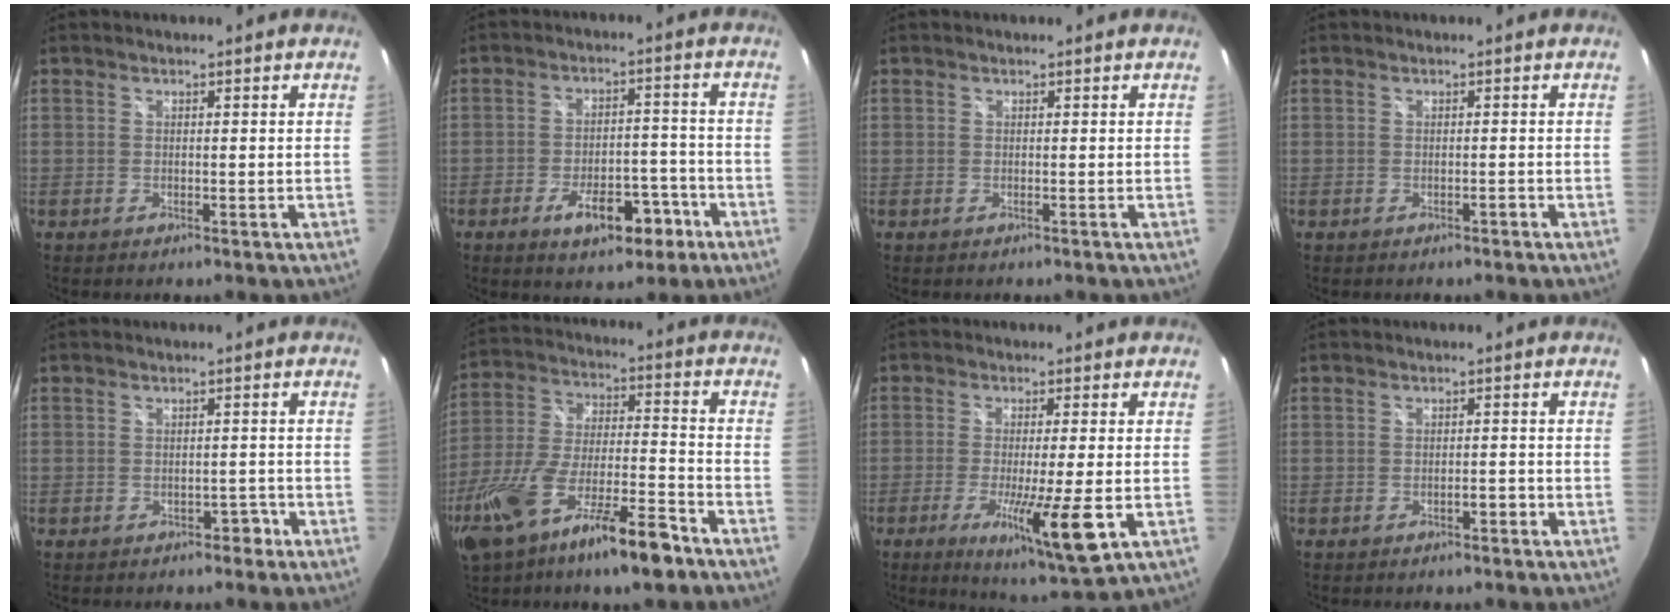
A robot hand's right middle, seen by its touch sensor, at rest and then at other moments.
{"total": 9.9, "force": [-5.4, 4.6, 6.9], "torque": [-0.121, 0.007, -0.069]}
{"total": 0.0}
{"total": 0.7, "force": [-0.6, 0.3, 0.2], "torque": [-0.003, 0.001, -0.009]}
{"total": 2.0, "force": [-1.3, 1.4, 0.7], "torque": [-0.009, 0.003, -0.013]}
{"total": 18.5, "force": [-11.4, 4.3, 13.9], "torque": [-0.275, -0.040, -0.200]}
{"total": 12.2, "force": [-4.0, 1.0, 11.5], "torque": [-0.212, -0.035, -0.067]}
{"total": 3.0, "force": [-1.5, 0.4, 2.5], "torque": [-0.044, 0.000, -0.025]}